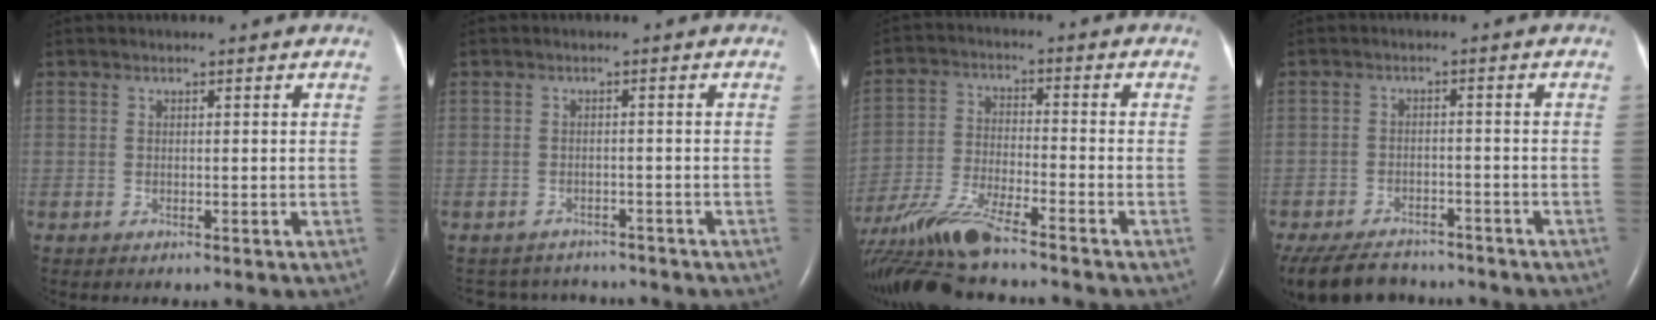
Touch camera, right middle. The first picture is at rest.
{"total": 5.8, "force": [-5.6, 1.6, 0.1], "torque": [0.000, 0.010, -0.072]}
{"total": 13.9, "force": [-12.0, 0.4, 7.0], "torque": [-0.152, -0.018, -0.221]}
{"total": 12.1, "force": [-10.3, 4.8, 4.2], "torque": [-0.098, -0.007, -0.147]}